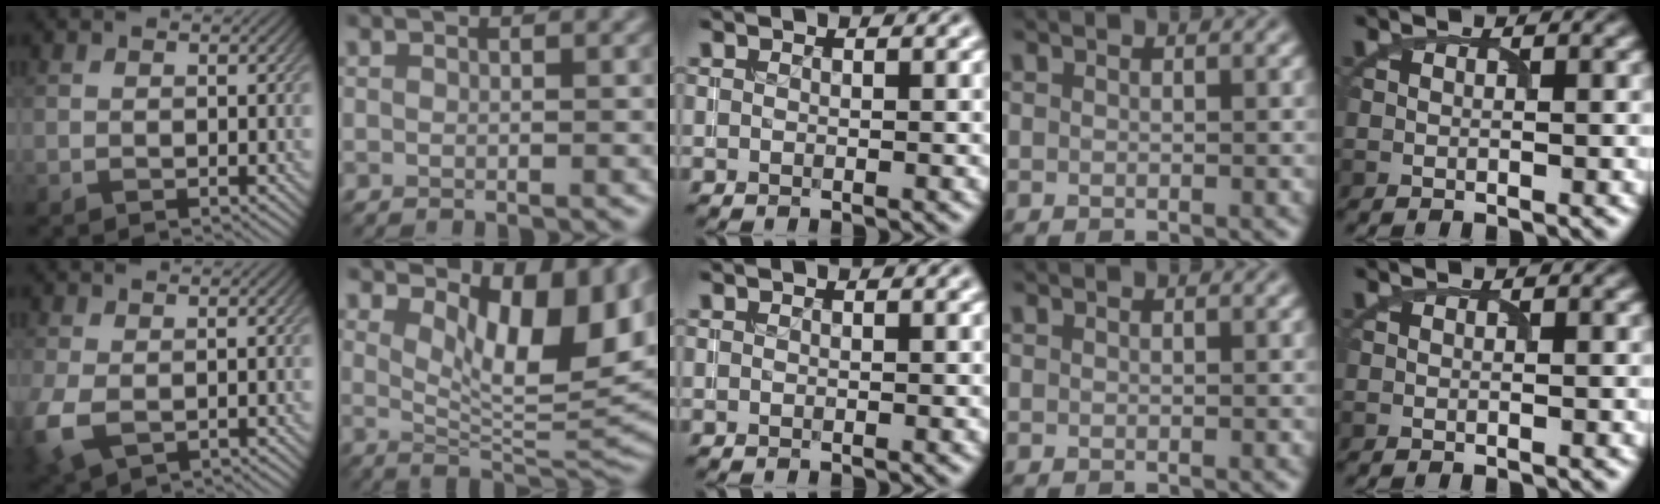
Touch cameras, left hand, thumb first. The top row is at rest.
{"thumb": {"total": 5.2, "force": [-0.9, 3.3, 4.0], "torque": [-0.111, -0.013, -0.019]}, "index": {"total": 10.6, "force": [3.9, 4.4, 8.8], "torque": [-0.131, -0.008, 0.070]}}